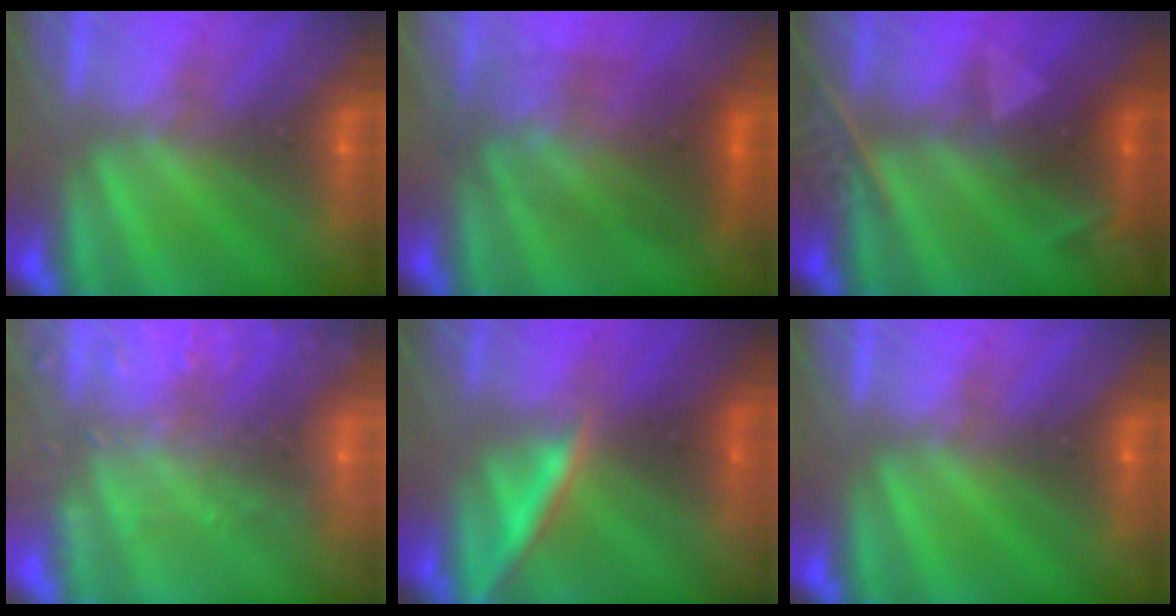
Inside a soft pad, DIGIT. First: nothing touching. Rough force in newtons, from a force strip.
{"total": 3.6}
{"total": 2.4}
{"total": 7.7}
{"total": 2.2}
{"total": 0.0}